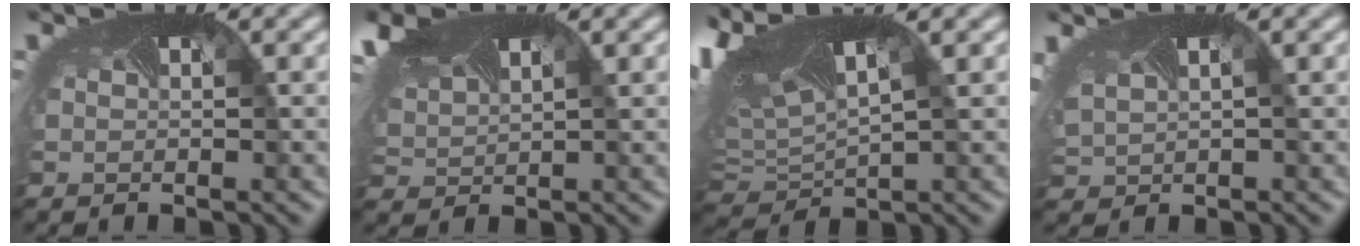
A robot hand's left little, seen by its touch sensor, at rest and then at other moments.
{"total": 5.8, "force": [3.7, 2.9, 3.3], "torque": [-0.101, 0.014, 0.072]}
{"total": 11.8, "force": [3.9, 5.6, 9.6], "torque": [-0.205, 0.020, 0.076]}
{"total": 5.3, "force": [1.7, 3.2, 3.9], "torque": [-0.114, 0.017, 0.044]}